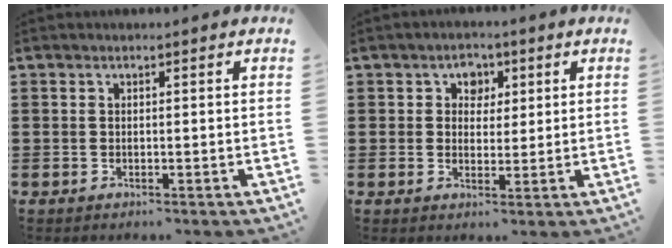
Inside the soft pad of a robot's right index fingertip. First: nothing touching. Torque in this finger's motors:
{"motor_torque": [0.11, -0.04, 0.01, 0.03]}